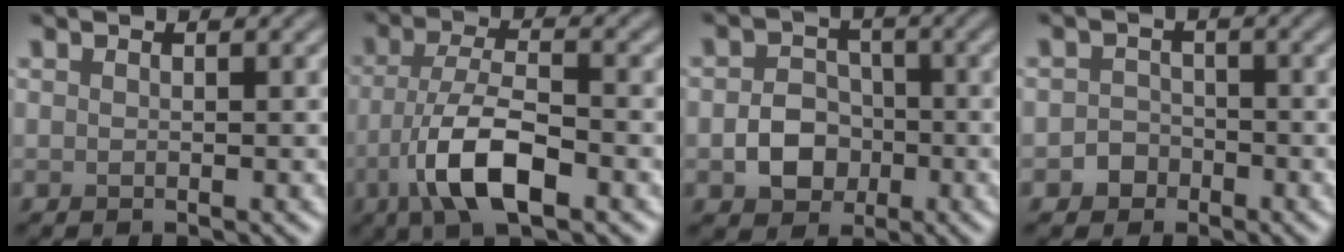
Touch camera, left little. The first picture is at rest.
{"total": 7.0, "force": [-2.9, 2.4, 5.9], "torque": [-0.114, 0.000, -0.059]}
{"total": 3.9, "force": [-1.2, 3.2, 1.9], "torque": [-0.022, 0.002, -0.021]}
{"total": 1.8, "force": [-1.0, 1.5, 0.3], "torque": [0.006, 0.005, -0.022]}